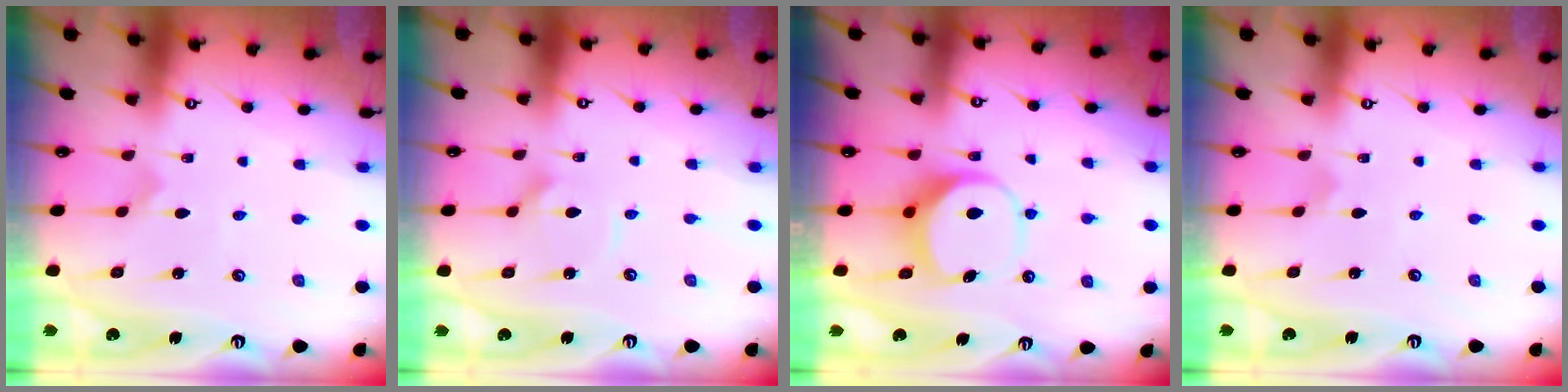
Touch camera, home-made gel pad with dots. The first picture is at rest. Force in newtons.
{"total": 4.0, "press": 4.0, "slide": 0.4}
{"total": 7.2, "press": 7.2, "slide": 0.9}
{"total": 0.6, "press": 0.6, "slide": 0.0}